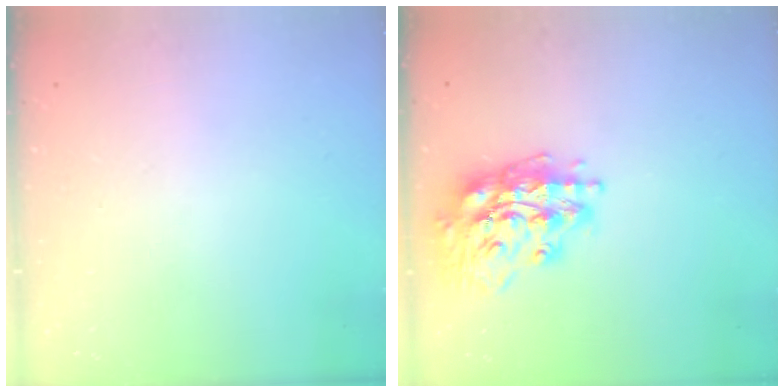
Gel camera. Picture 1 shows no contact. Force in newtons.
{"total": 17.5, "press": 17.5, "slide": 0.9}